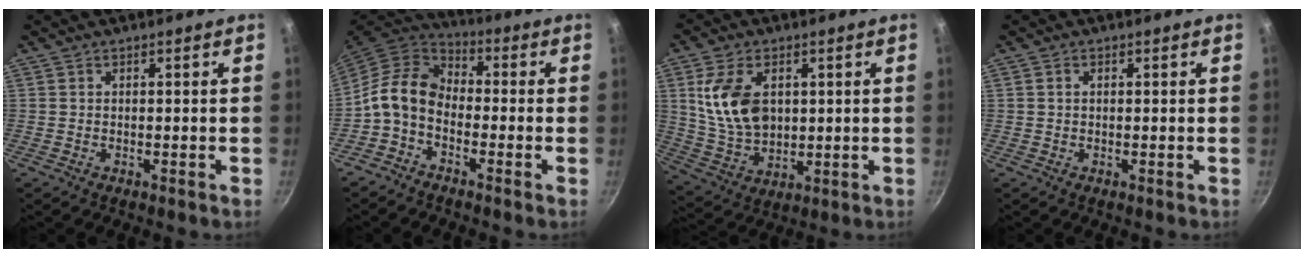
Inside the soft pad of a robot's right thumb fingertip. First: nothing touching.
{"total": 9.7, "force": [-2.4, 6.9, 6.5], "torque": [-0.113, 0.043, -0.067]}
{"total": 13.2, "force": [2.8, 8.6, 9.6], "torque": [-0.165, -0.021, 0.065]}
{"total": 0.8, "force": [0.2, 0.6, 0.6], "torque": [-0.009, 0.004, 0.003]}